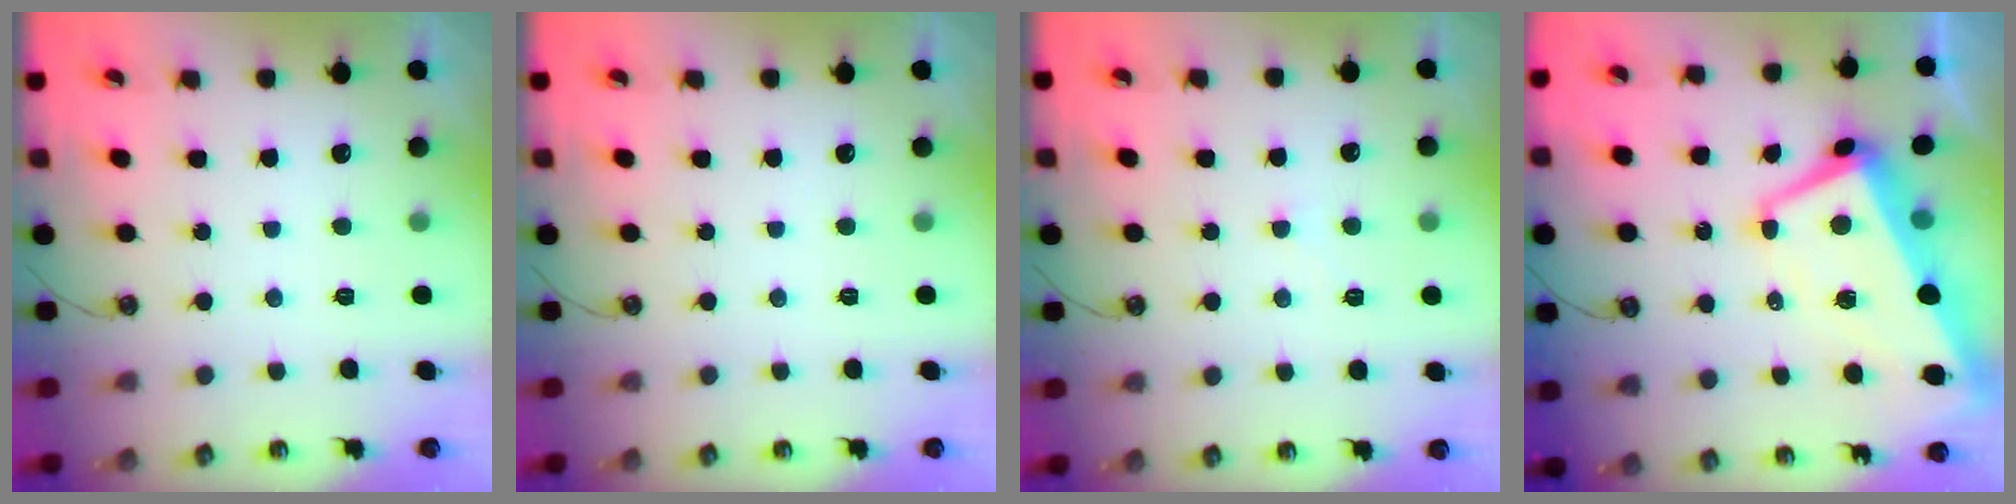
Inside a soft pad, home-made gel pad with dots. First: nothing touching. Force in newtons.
{"total": 0.0}
{"total": 0.6, "press": 0.1, "slide": 0.5}
{"total": 4.6, "press": 4.3, "slide": 1.5}